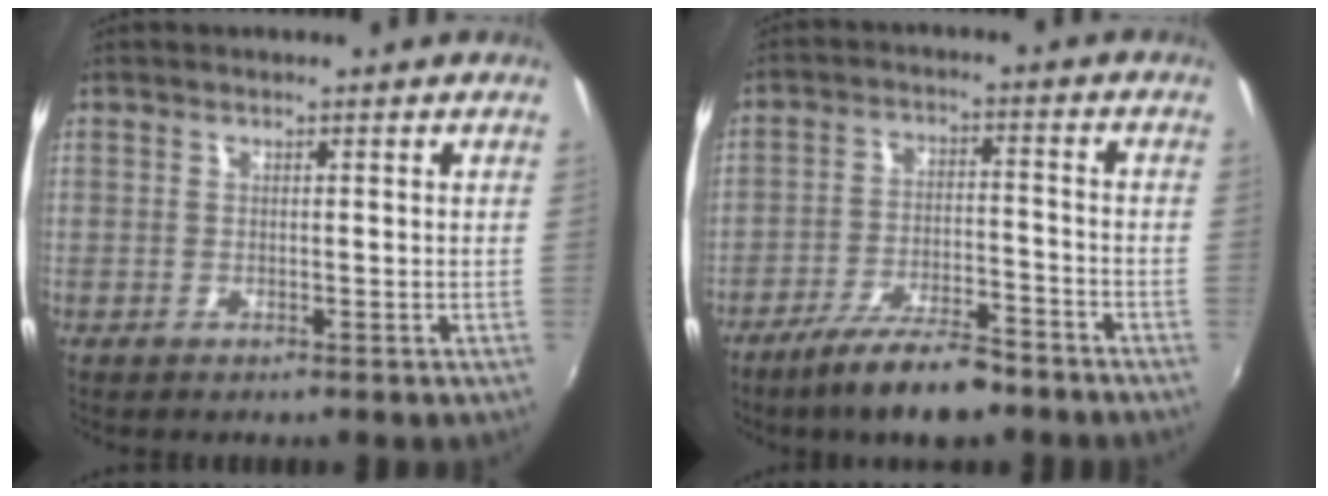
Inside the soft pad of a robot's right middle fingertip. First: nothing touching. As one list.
[{"total": 8.4, "force": [-6.6, 1.9, 4.7], "torque": [-0.101, -0.002, -0.109]}]